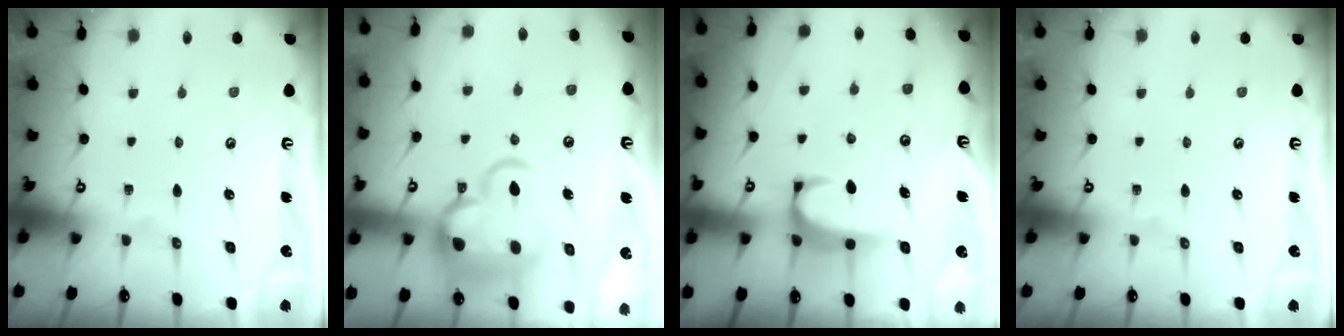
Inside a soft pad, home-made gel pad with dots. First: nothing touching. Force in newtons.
{"total": 10.3, "press": 10.1, "slide": 2.1}
{"total": 1.9, "press": 1.9, "slide": 0.3}
{"total": 0.0}